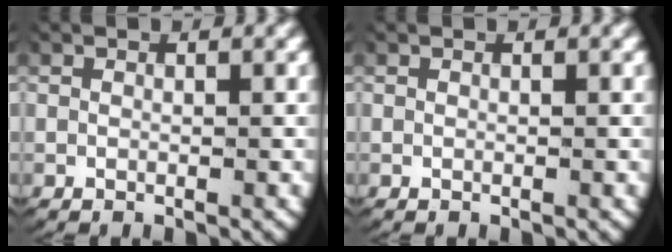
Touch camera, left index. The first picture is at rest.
{"total": 0.0}